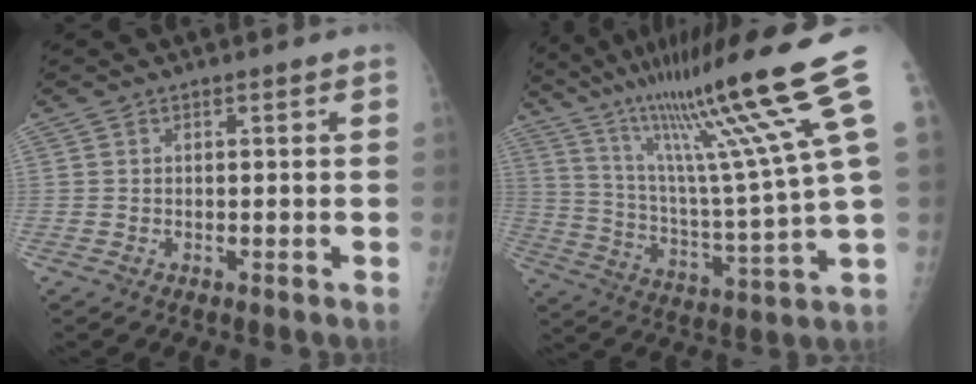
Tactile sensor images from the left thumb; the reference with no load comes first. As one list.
[{"total": 21.7, "force": [13.6, -0.9, 16.9], "torque": [-0.262, -0.054, 0.235]}]